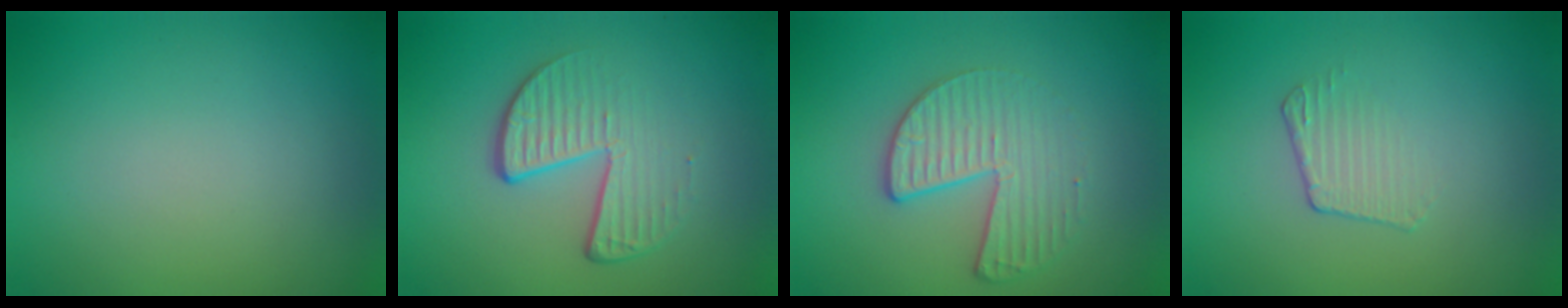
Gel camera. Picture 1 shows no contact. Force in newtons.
{"total": 4.2, "press": 2.6, "slide": 3.3}
{"total": 3.4, "press": 2.8, "slide": 1.8}
{"total": 1.5, "press": 0.7, "slide": 1.4}